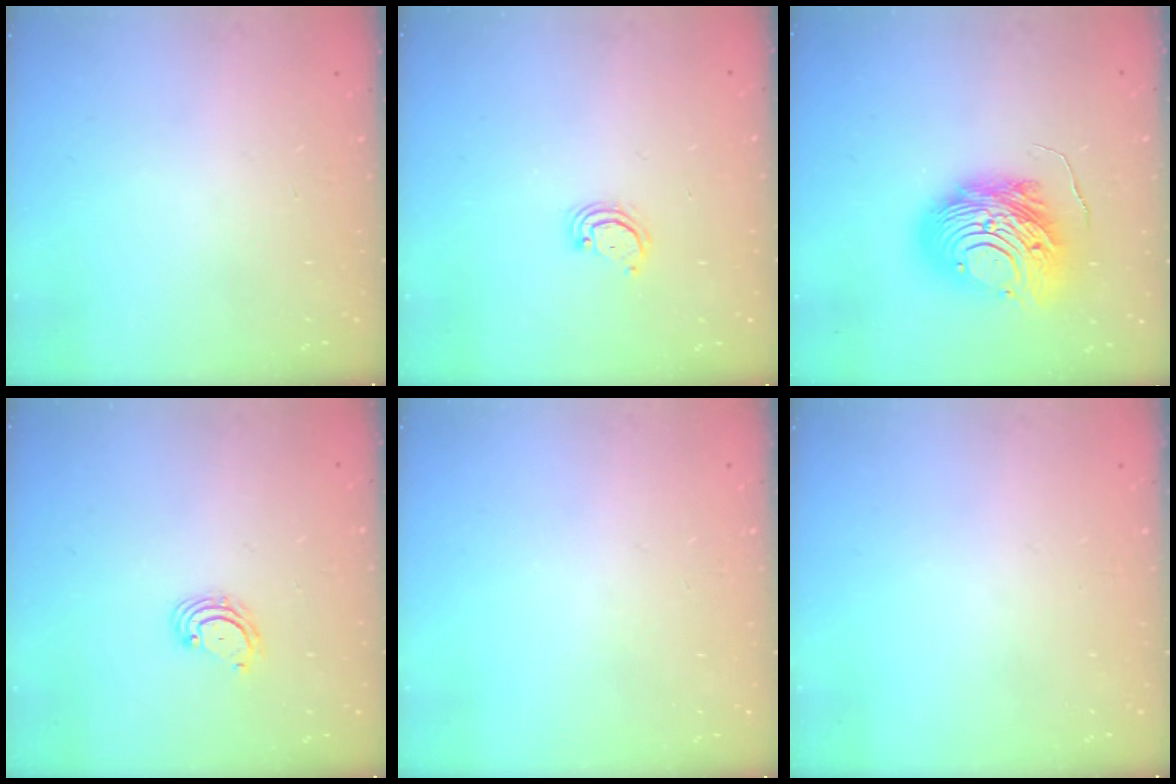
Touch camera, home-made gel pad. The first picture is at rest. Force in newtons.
{"total": 2.9, "press": 2.9, "slide": 0.2}
{"total": 14.9, "press": 14.8, "slide": 1.4}
{"total": 3.3, "press": 3.3, "slide": 0.4}
{"total": 0.0}
{"total": 0.0}